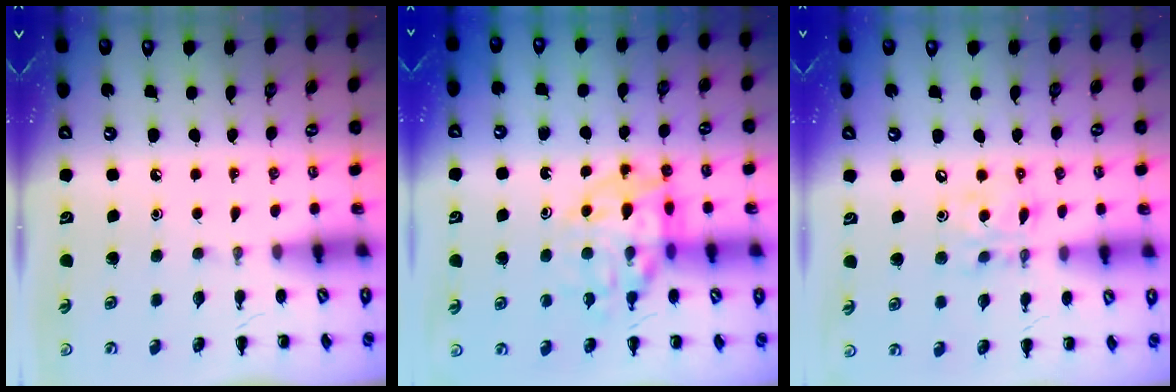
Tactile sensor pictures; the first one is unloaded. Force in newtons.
{"total": 14.1, "press": 13.8, "slide": 2.6}
{"total": 10.8, "press": 10.5, "slide": 2.3}